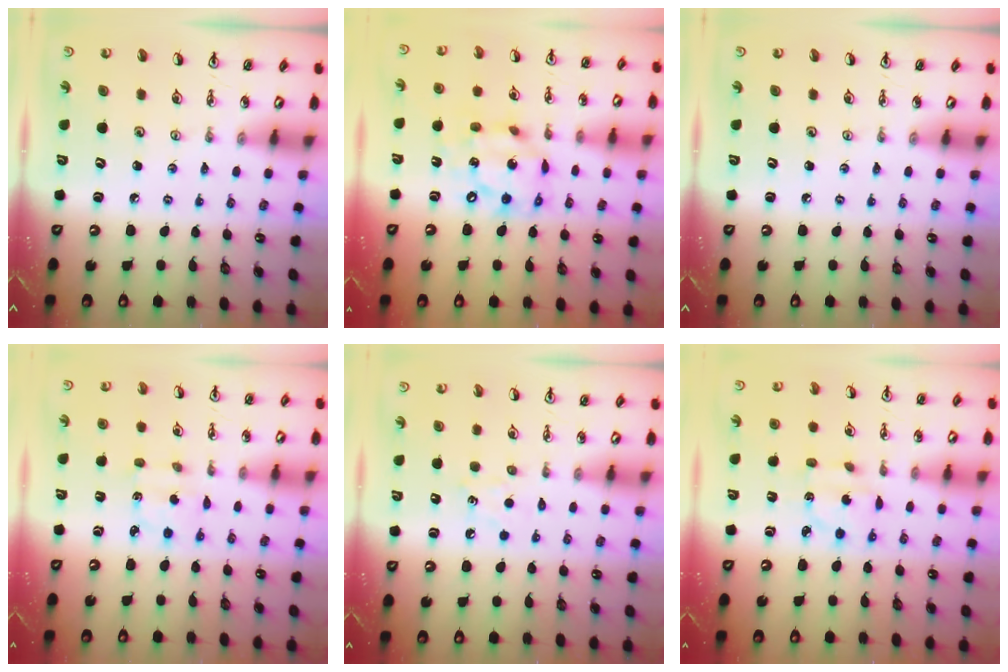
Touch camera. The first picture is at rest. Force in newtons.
{"total": 14.2, "press": 14.1, "slide": 1.4}
{"total": 0.0}
{"total": 2.1, "press": 2.0, "slide": 0.7}
{"total": 5.3, "press": 5.2, "slide": 0.8}
{"total": 3.7, "press": 3.7, "slide": 0.2}